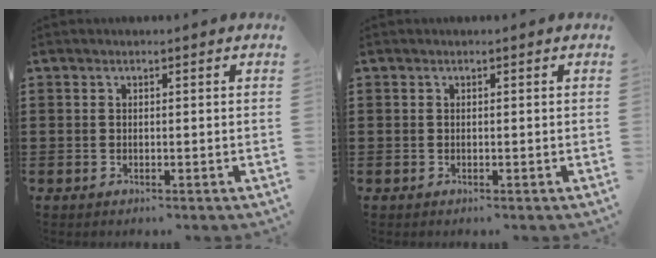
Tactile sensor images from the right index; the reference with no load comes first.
{"total": 0.0}